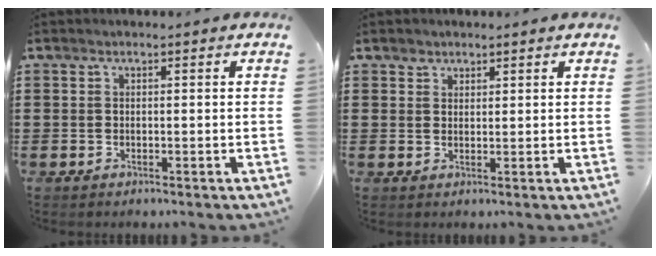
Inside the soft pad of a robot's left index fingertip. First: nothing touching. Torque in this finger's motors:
{"motor_torque": [-0.12, -0.07, -0.02, -0.01]}